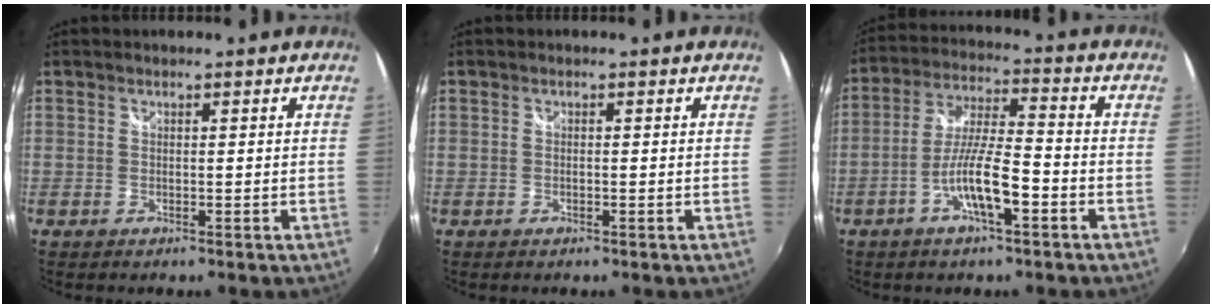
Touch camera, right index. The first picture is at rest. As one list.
[{"total": 0.0}, {"total": 9.5, "force": [-4.4, 1.4, 8.3], "torque": [-0.166, -0.001, -0.080]}]